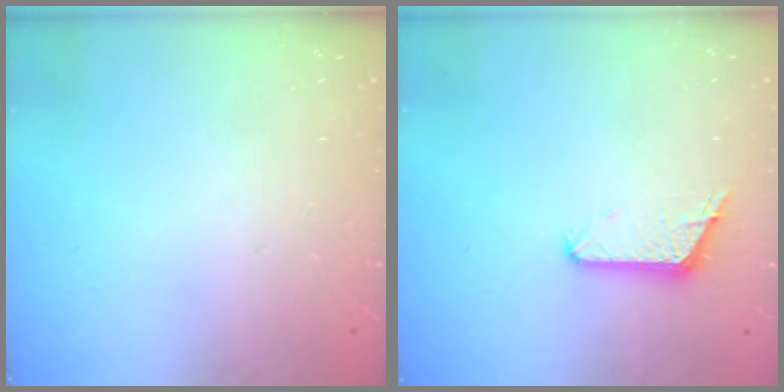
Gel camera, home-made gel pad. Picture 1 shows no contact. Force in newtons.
{"total": 6.3, "press": 6.3, "slide": 0.6}